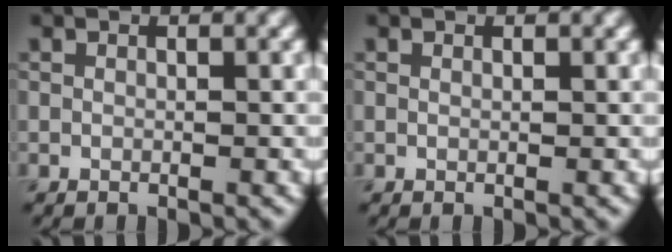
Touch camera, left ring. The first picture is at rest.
{"total": 0.0}